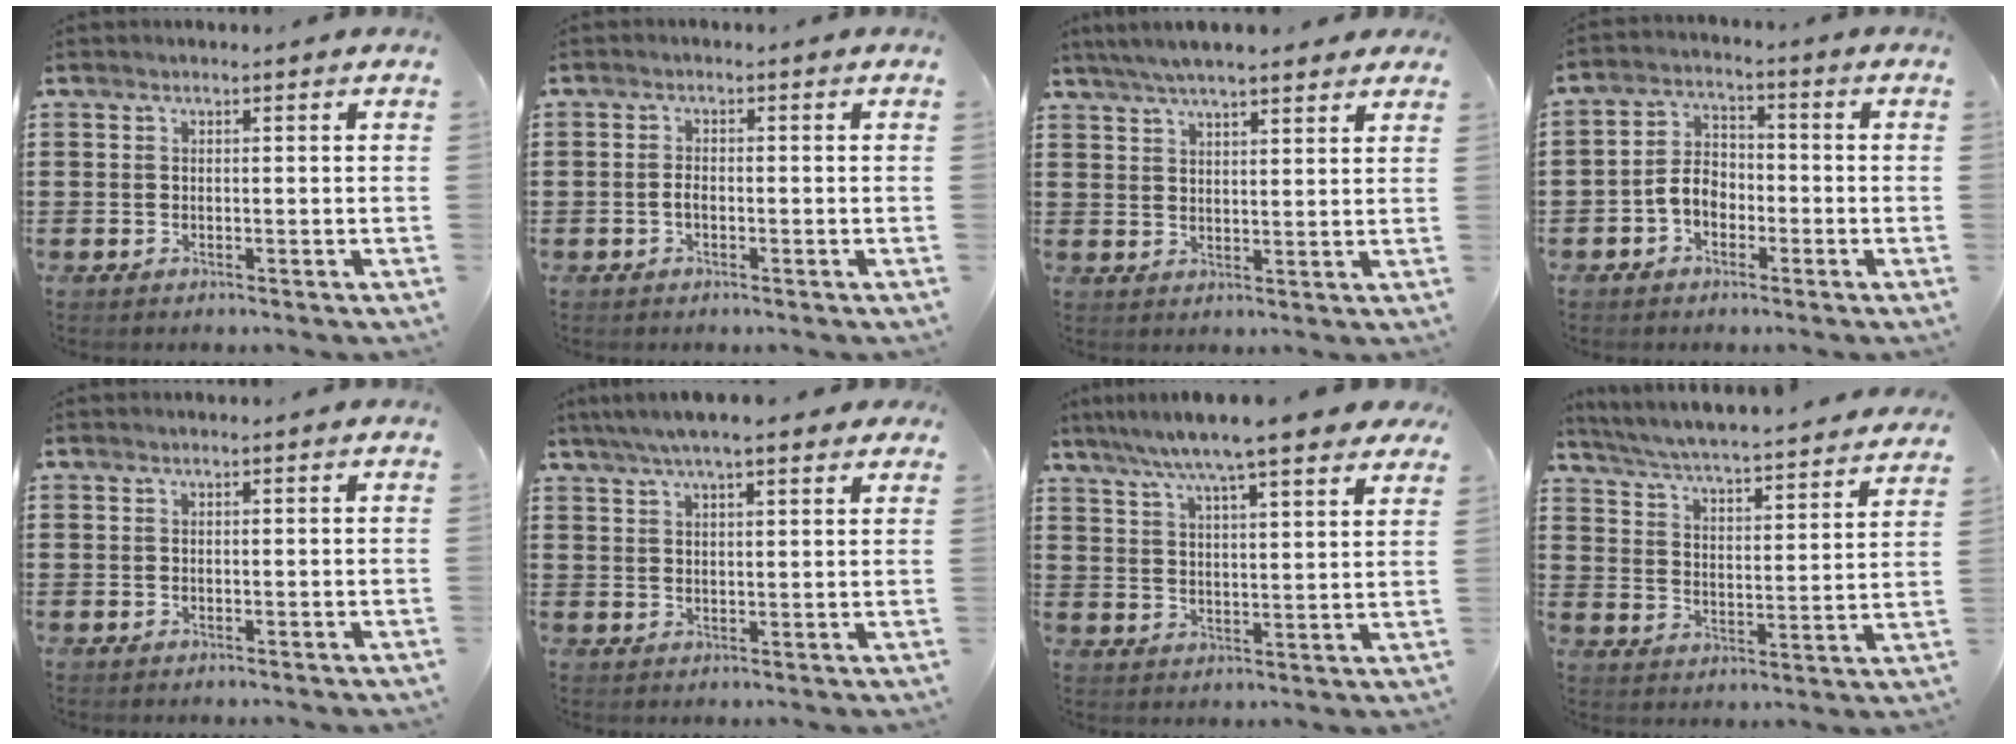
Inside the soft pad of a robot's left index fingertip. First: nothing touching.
{"total": 1.5, "force": [-0.5, 0.6, 1.3], "torque": [-0.034, -0.002, -0.012]}
{"total": 5.1, "force": [4.5, 0.6, 2.3], "torque": [-0.057, -0.006, 0.082]}
{"total": 4.8, "force": [-2.1, 3.3, 2.8], "torque": [-0.068, 0.009, -0.045]}
{"total": 0.0}
{"total": 5.6, "force": [4.4, 0.9, 3.2], "torque": [-0.073, 0.001, 0.078]}
{"total": 7.9, "force": [6.7, 0.1, 4.1], "torque": [-0.106, -0.024, 0.113]}
{"total": 4.3, "force": [4.1, -0.7, 1.1], "torque": [-0.045, -0.040, 0.060]}